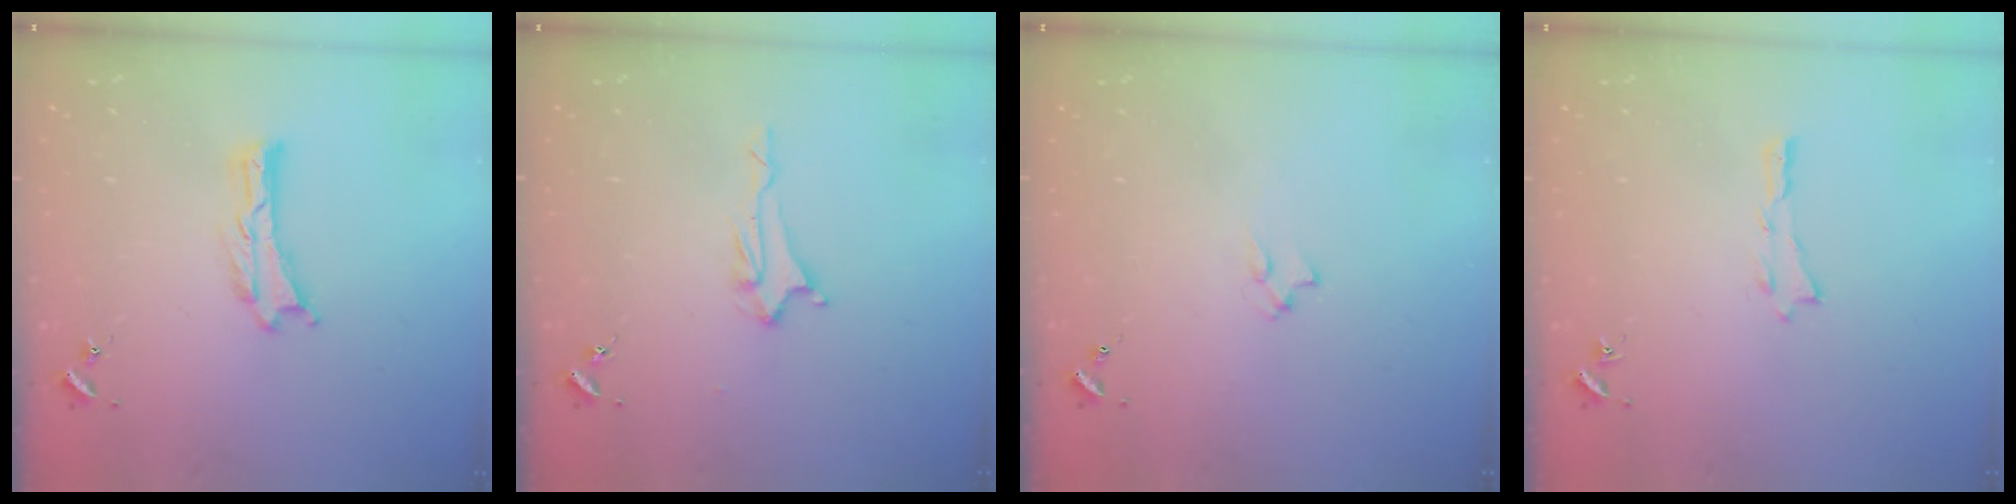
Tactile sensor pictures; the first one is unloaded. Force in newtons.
{"total": 2.0, "press": 2.0, "slide": 0.4}
{"total": 1.3, "press": 1.3, "slide": 0.3}
{"total": 0.0}